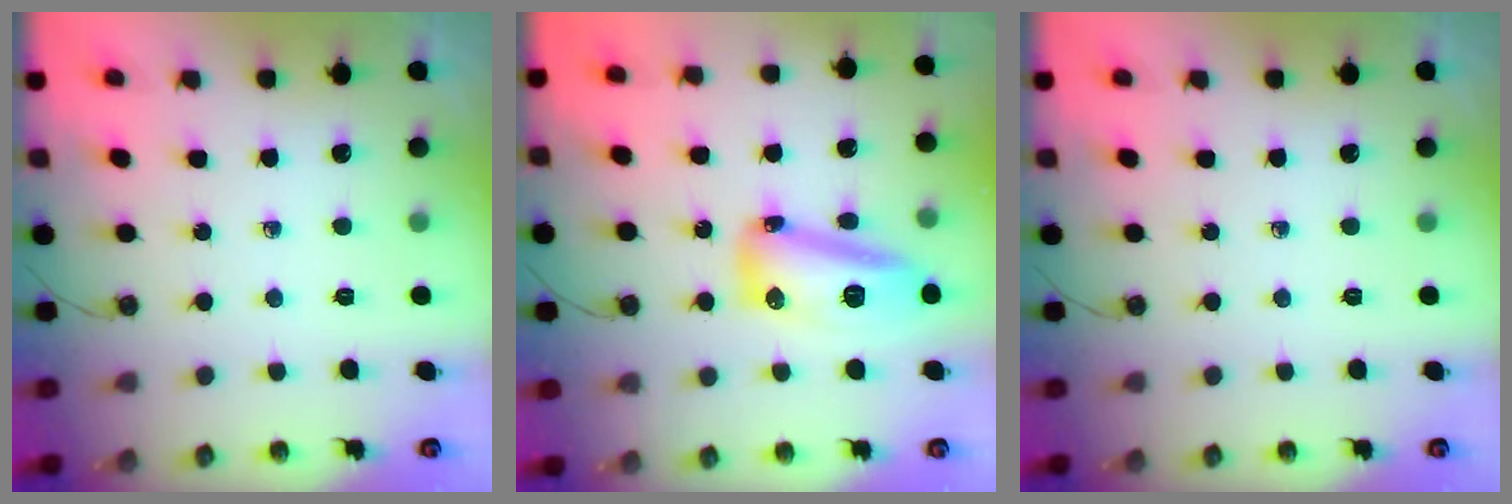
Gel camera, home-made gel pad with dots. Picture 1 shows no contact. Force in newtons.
{"total": 28.9, "press": 19.3, "slide": 21.5}
{"total": 0.0}